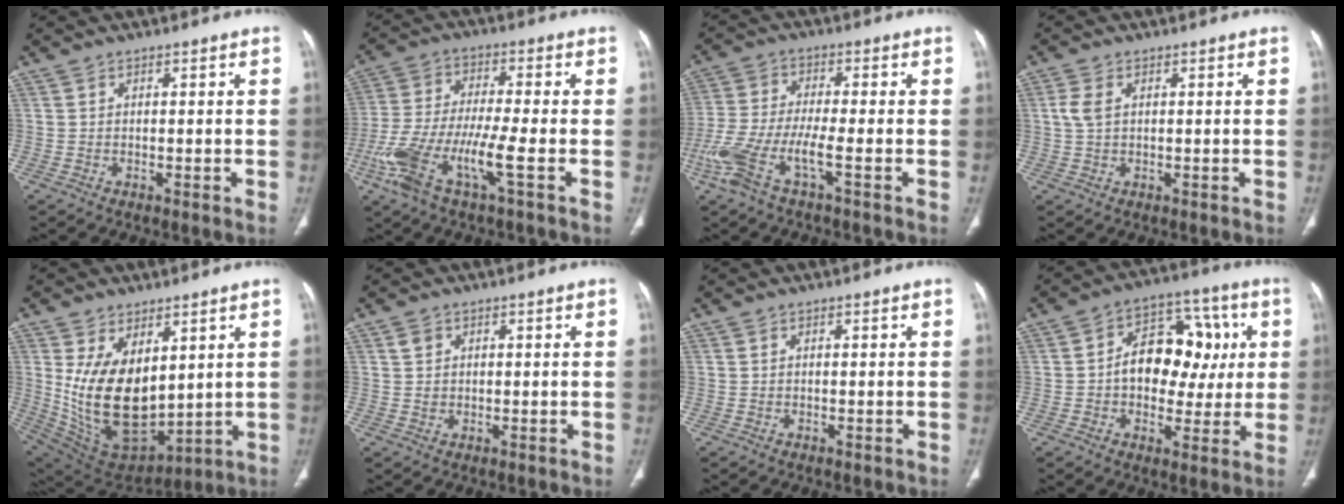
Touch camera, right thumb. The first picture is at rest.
{"total": 13.0, "force": [-5.1, 2.1, 11.8], "torque": [-0.274, 0.015, -0.103]}
{"total": 10.5, "force": [-4.6, 2.0, 9.2], "torque": [-0.229, 0.016, -0.095]}
{"total": 3.0, "force": [0.7, 1.7, 2.3], "torque": [-0.063, 0.004, 0.012]}
{"total": 18.1, "force": [3.5, 10.6, 14.2], "torque": [-0.237, -0.034, 0.101]}
{"total": 2.0, "force": [0.7, 1.7, 0.7], "torque": [-0.006, -0.004, 0.015]}
{"total": 0.0}
{"total": 15.0, "force": [1.0, 10.6, 10.6], "torque": [-0.100, 0.032, 0.012]}